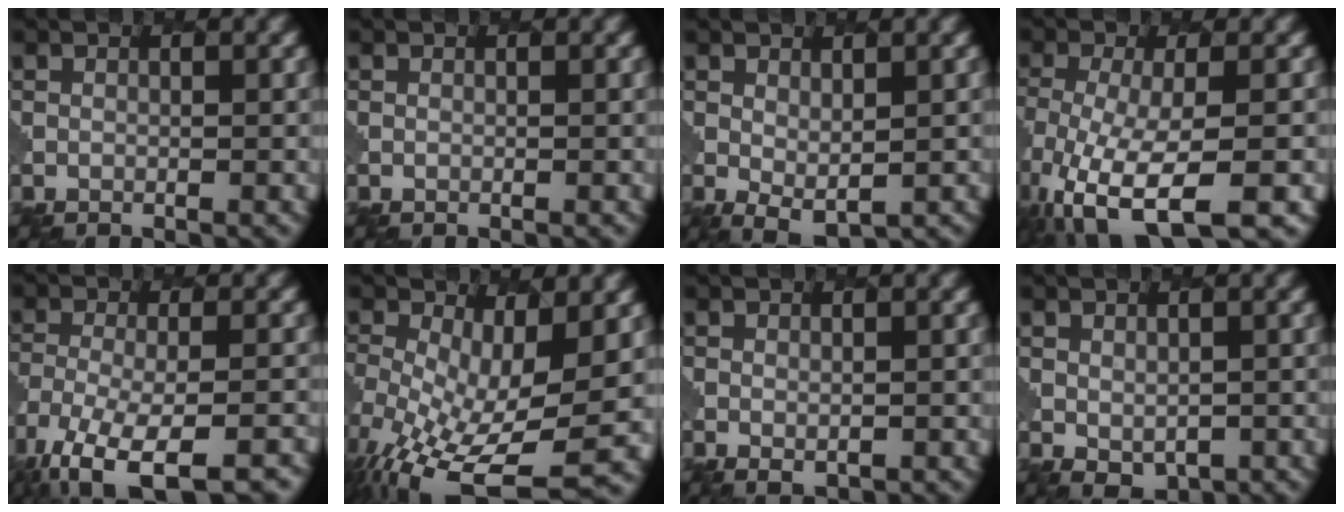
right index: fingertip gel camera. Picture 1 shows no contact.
{"total": 0.0}
{"total": 1.8, "force": [0.7, 1.0, 1.3], "torque": [-0.025, -0.007, 0.017]}
{"total": 10.0, "force": [-5.3, 3.4, 7.8], "torque": [-0.160, -0.024, -0.088]}
{"total": 11.4, "force": [-8.5, 3.7, 6.5], "torque": [-0.126, -0.034, -0.124]}
{"total": 12.2, "force": [-3.3, 5.1, 10.5], "torque": [-0.214, -0.035, -0.039]}
{"total": 0.6, "force": [0.1, 0.5, 0.3], "torque": [-0.003, -0.006, 0.005]}
{"total": 1.7, "force": [0.2, 1.4, 0.9], "torque": [-0.014, -0.011, 0.012]}